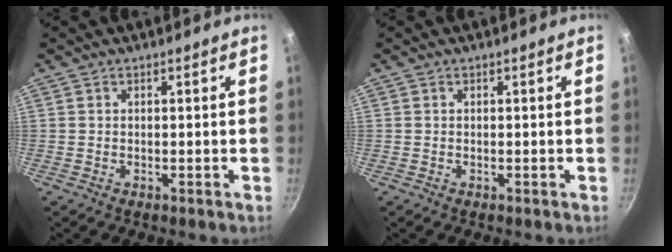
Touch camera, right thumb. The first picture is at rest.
{"total": 0.0}